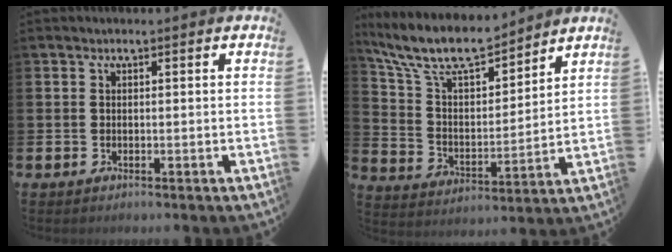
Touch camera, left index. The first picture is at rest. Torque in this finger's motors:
{"motor_torque": [0.21, -0.45, 0.89, 0.21]}